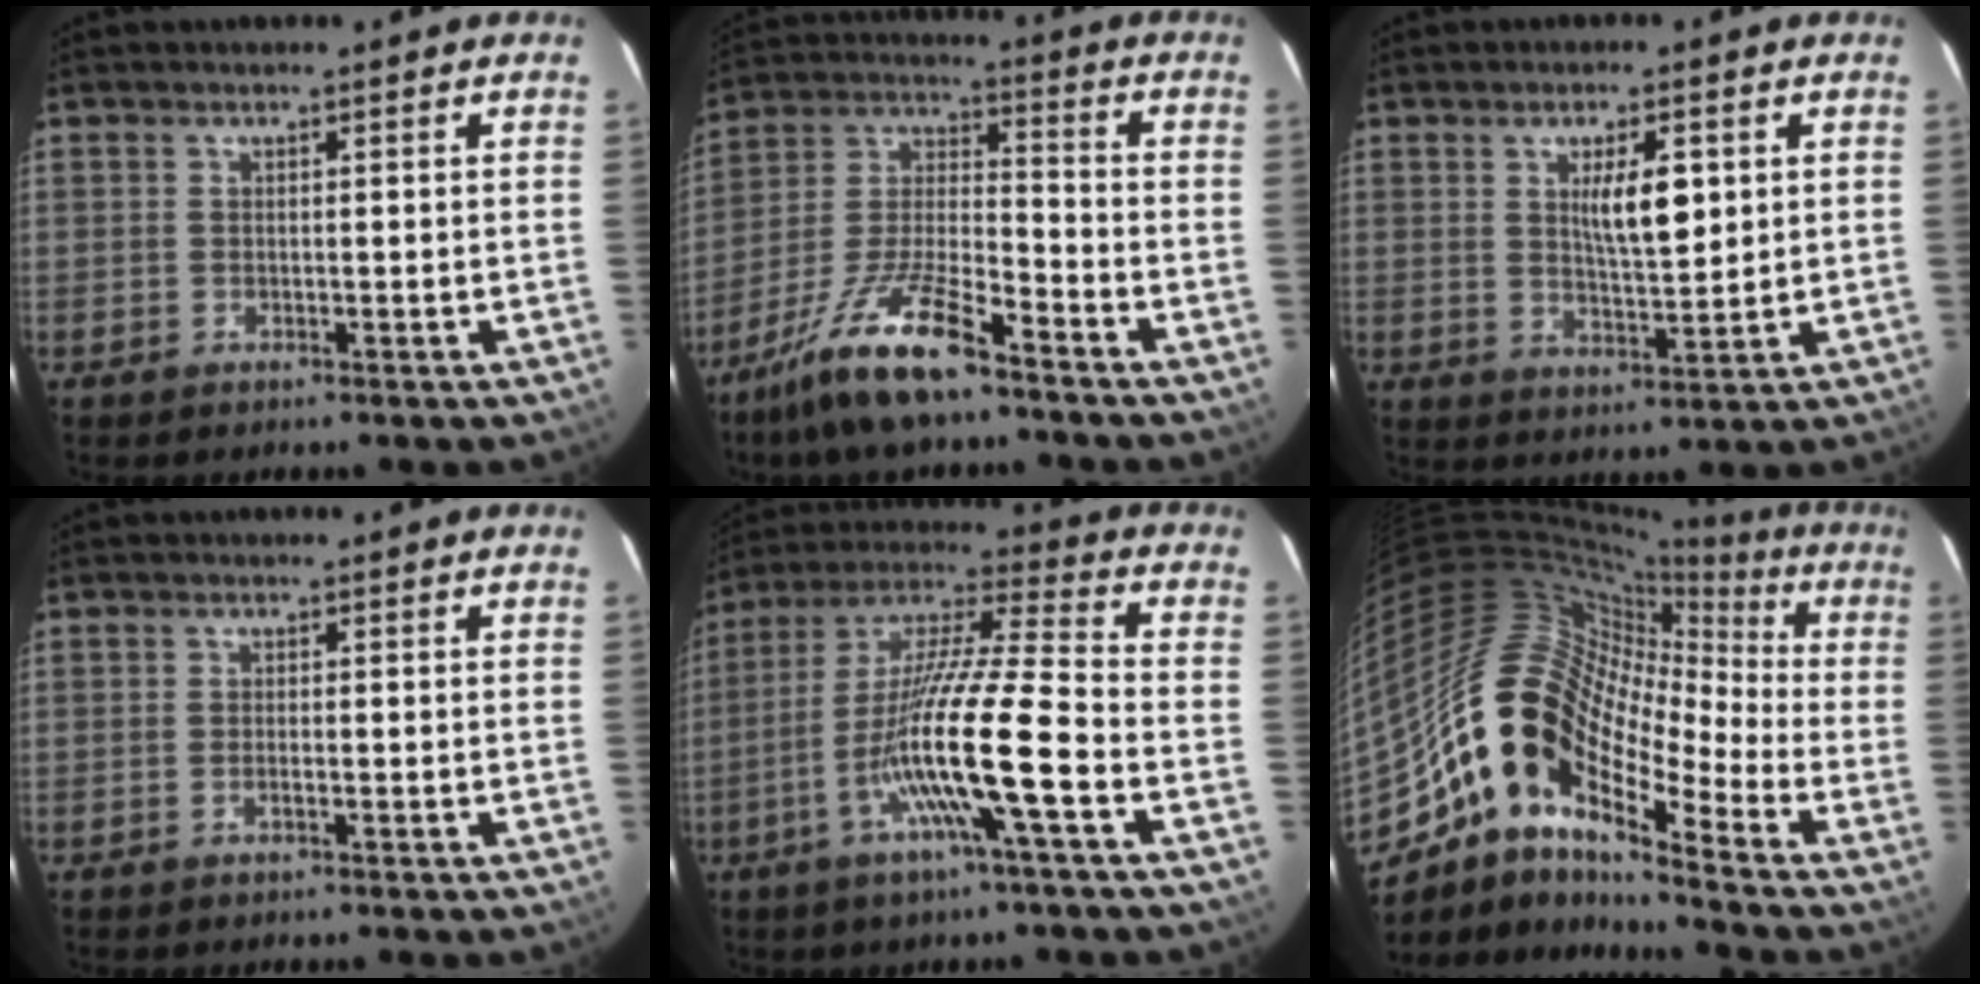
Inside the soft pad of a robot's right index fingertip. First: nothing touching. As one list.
[{"total": 13.2, "force": [-9.4, 1.9, 9.0], "torque": [-0.190, -0.017, -0.179]}, {"total": 6.6, "force": [1.9, 1.7, 6.1], "torque": [-0.102, -0.003, 0.036]}, {"total": 0.8, "force": [-0.4, 0.0, 0.7], "torque": [-0.016, 0.000, -0.006]}, {"total": 16.0, "force": [-5.3, -0.7, 15.1], "torque": [-0.290, -0.004, -0.104]}, {"total": 17.6, "force": [-9.0, 6.9, 13.5], "torque": [-0.247, 0.059, -0.156]}]